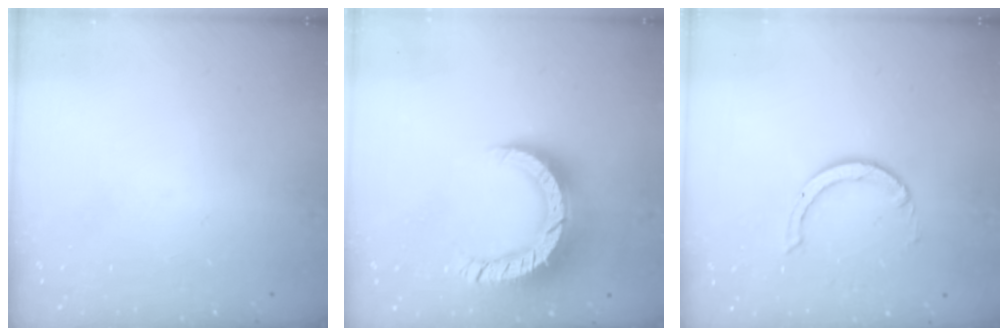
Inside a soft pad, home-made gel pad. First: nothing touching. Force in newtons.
{"total": 16.1, "press": 16.0, "slide": 1.4}
{"total": 2.8, "press": 2.8, "slide": 0.2}